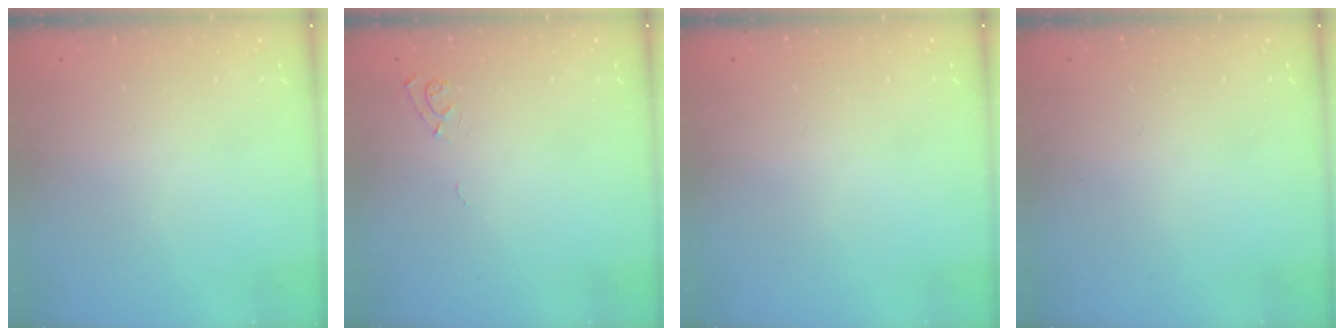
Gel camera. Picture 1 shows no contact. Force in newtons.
{"total": 6.8, "press": 6.8, "slide": 0.6}
{"total": 0.0}
{"total": 0.0}